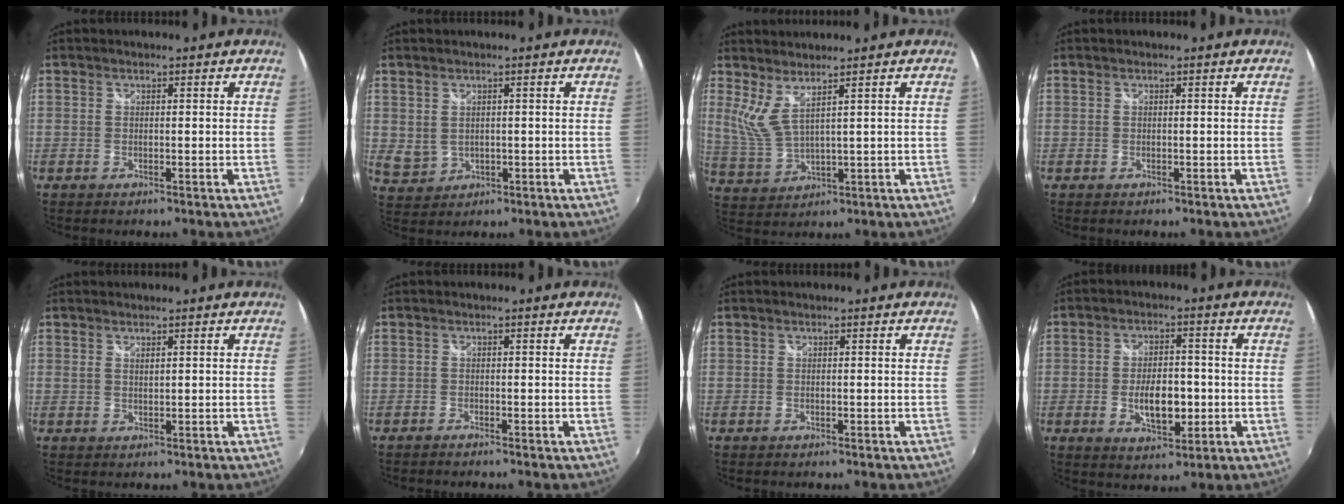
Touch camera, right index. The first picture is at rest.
{"total": 3.5, "force": [1.0, 2.7, 2.0], "torque": [-0.039, -0.002, 0.032]}
{"total": 4.8, "force": [3.3, 0.3, 3.4], "torque": [-0.074, -0.011, 0.077]}
{"total": 0.0}
{"total": 1.1, "force": [0.9, 0.2, 0.6], "torque": [-0.010, -0.001, 0.015]}
{"total": 1.0, "force": [-0.9, 0.1, 0.2], "torque": [-0.007, -0.007, -0.019]}
{"total": 0.0}
{"total": 8.6, "force": [-1.7, 3.8, 7.6], "torque": [-0.143, -0.005, -0.025]}